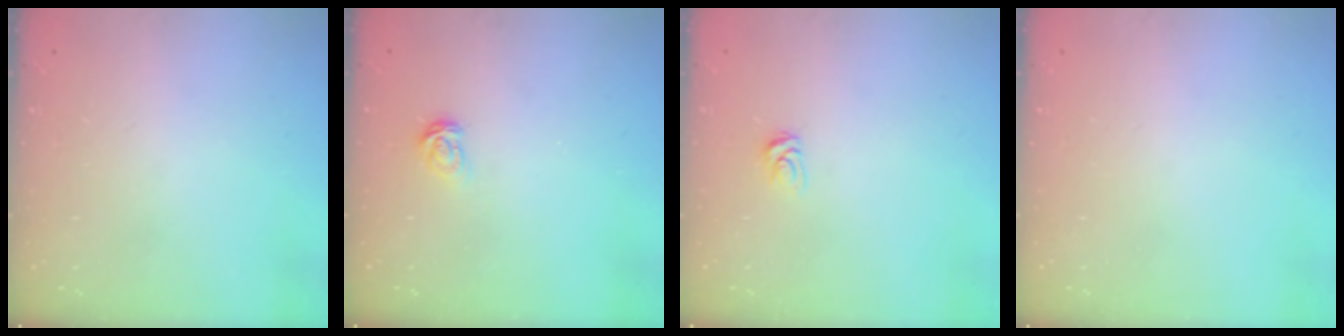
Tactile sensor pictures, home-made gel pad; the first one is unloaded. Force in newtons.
{"total": 3.7, "press": 3.7, "slide": 0.5}
{"total": 3.8, "press": 3.8, "slide": 0.2}
{"total": 0.0}